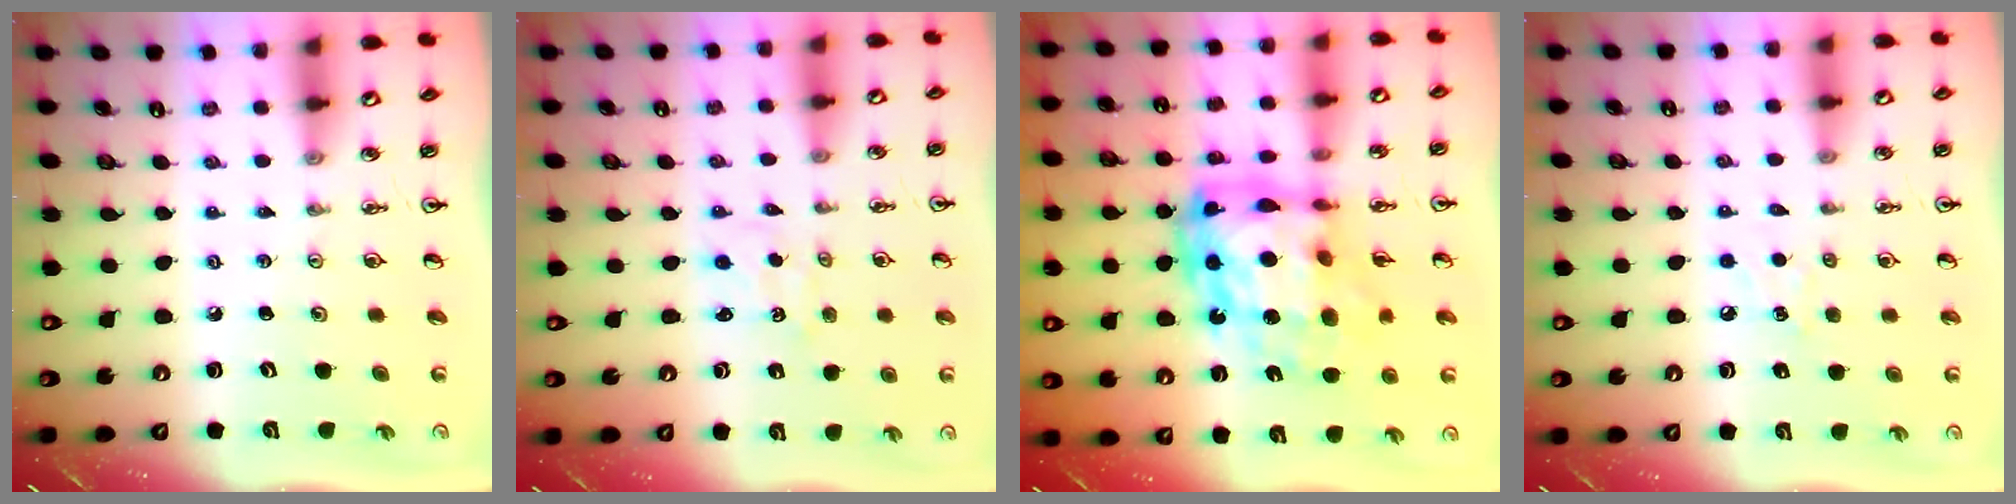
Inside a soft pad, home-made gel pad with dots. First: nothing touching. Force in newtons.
{"total": 1.0, "press": 0.9, "slide": 0.3}
{"total": 21.1, "press": 21.0, "slide": 2.4}
{"total": 4.7, "press": 4.6, "slide": 0.7}